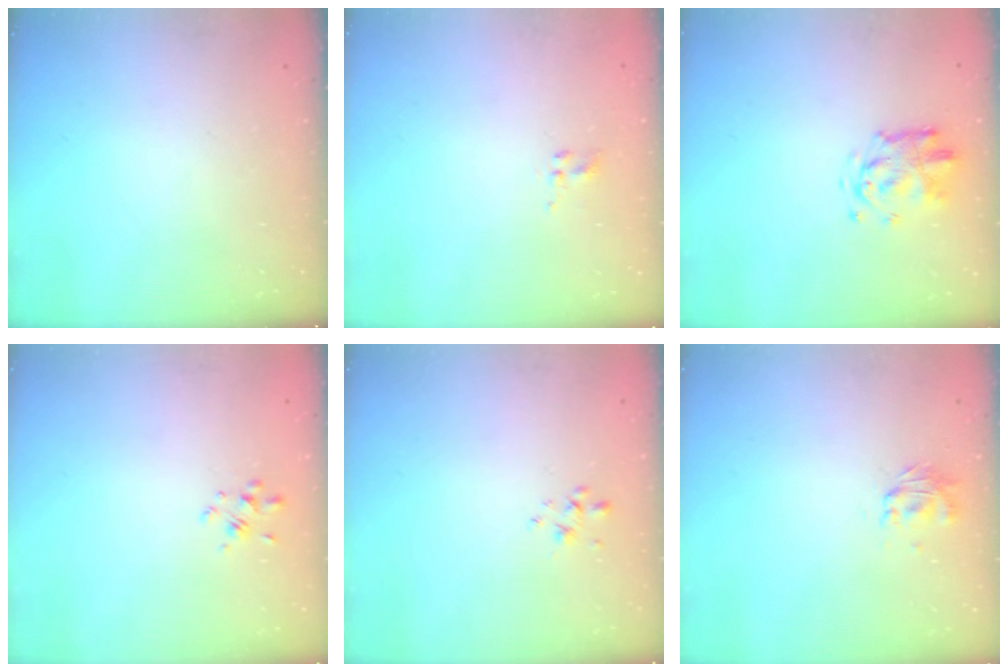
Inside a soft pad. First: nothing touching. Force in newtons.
{"total": 1.8, "press": 1.5, "slide": 0.9}
{"total": 3.5, "press": 3.5, "slide": 0.3}
{"total": 2.2, "press": 2.0, "slide": 0.9}
{"total": 1.4, "press": 1.3, "slide": 0.6}
{"total": 1.3, "press": 1.2, "slide": 0.4}